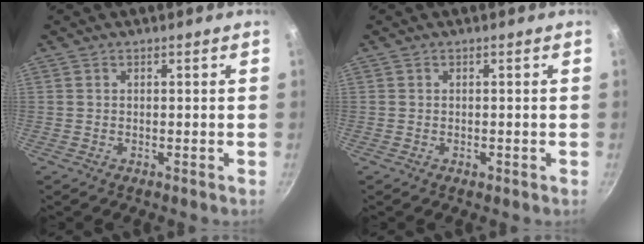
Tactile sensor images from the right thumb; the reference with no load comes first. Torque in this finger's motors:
{"motor_torque": [0.39, 0.12, 0.20, -0.14, 0.01]}